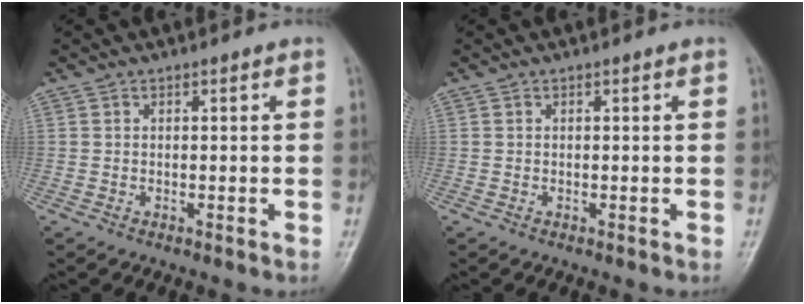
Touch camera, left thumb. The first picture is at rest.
{"total": 0.0}